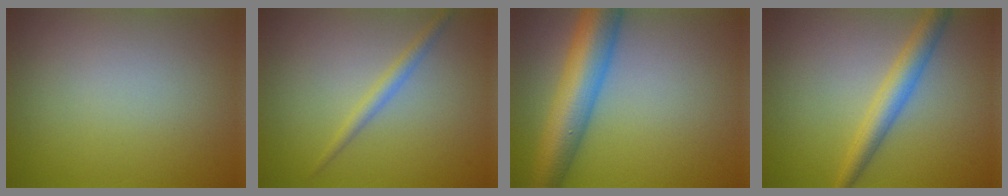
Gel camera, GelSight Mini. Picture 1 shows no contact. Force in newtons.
{"total": 1.6, "press": 1.6, "slide": 0.1}
{"total": 8.6, "press": 8.6, "slide": 0.2}
{"total": 3.4, "press": 3.4, "slide": 0.1}